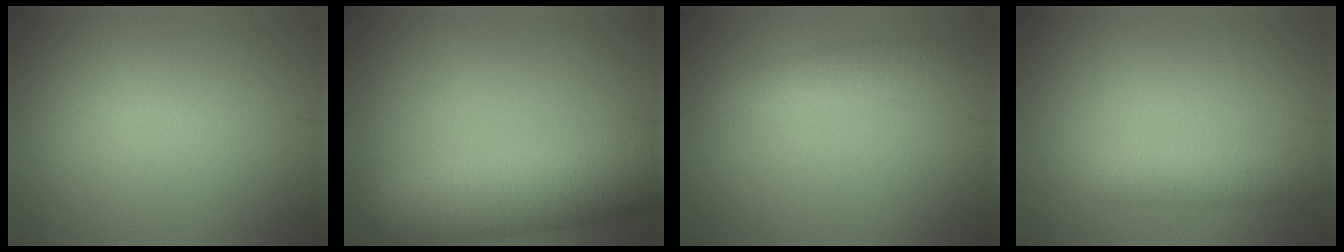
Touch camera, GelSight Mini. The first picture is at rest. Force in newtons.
{"total": 7.8, "press": 7.8, "slide": 0.5}
{"total": 2.0, "press": 2.0, "slide": 0.1}
{"total": 2.2, "press": 2.2, "slide": 0.1}